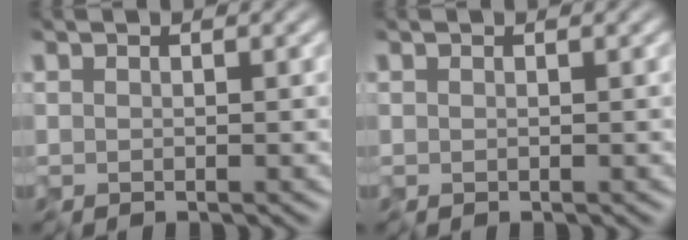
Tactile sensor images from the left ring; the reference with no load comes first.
{"total": 0.0}